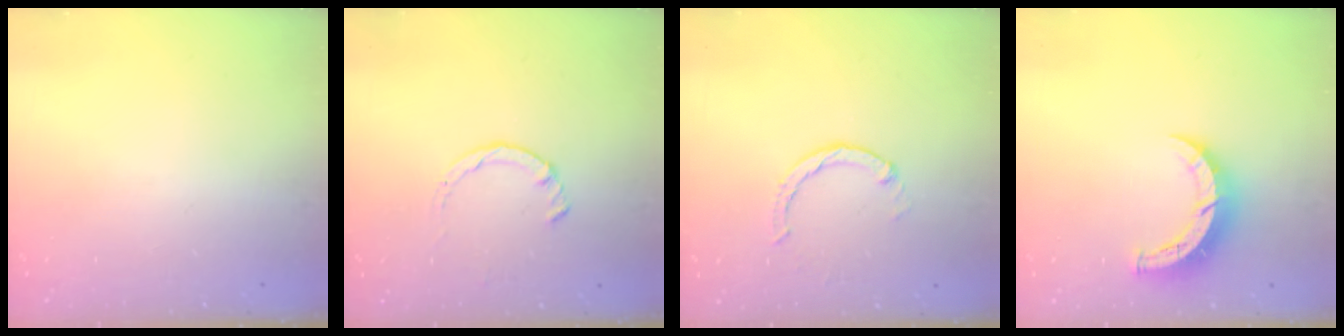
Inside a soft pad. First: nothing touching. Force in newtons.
{"total": 2.8, "press": 2.8, "slide": 0.4}
{"total": 2.0, "press": 2.0, "slide": 0.2}
{"total": 9.0, "press": 9.0, "slide": 0.7}